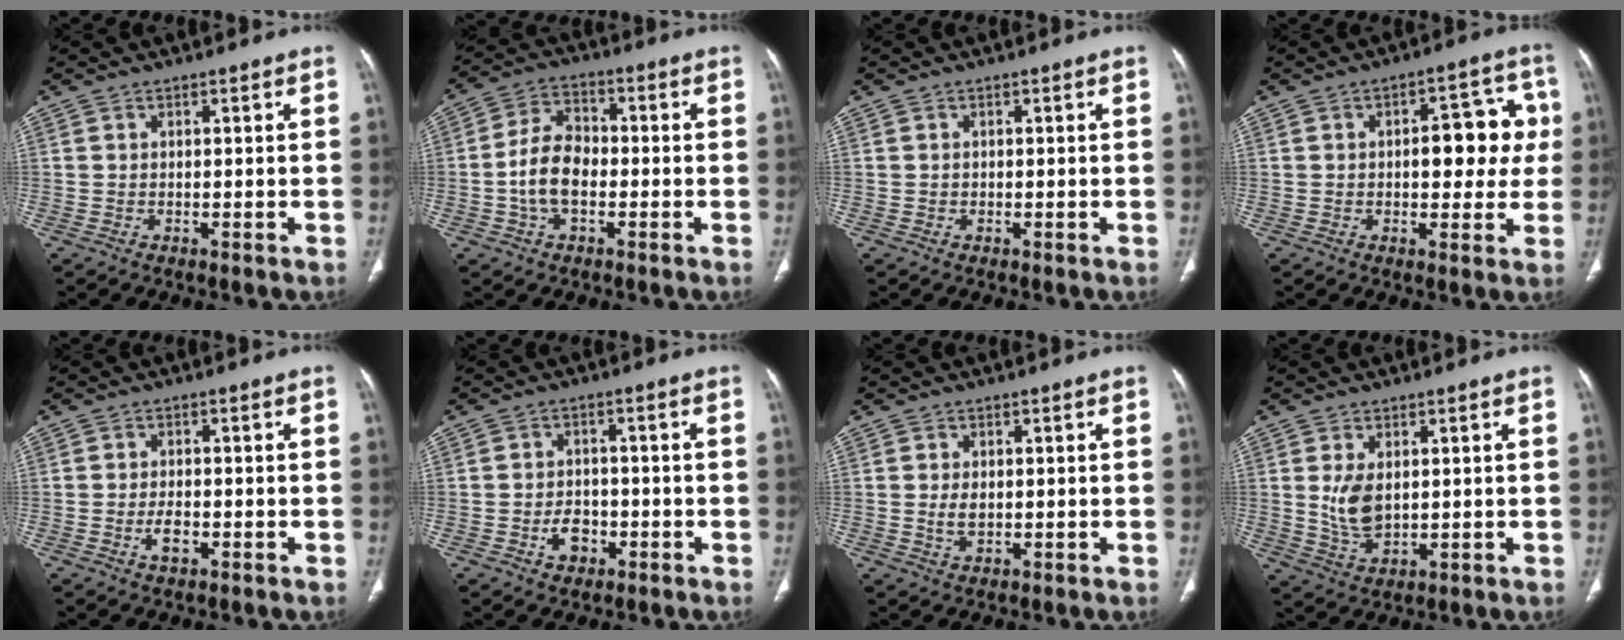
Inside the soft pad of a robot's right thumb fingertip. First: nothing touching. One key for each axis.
{"total": 9.0, "fx": -1.7, "fy": 5.7, "fz": 6.7, "tx": -0.121, "ty": 0.024, "tz": -0.041}
{"total": 0.0}
{"total": 11.8, "fx": 1.1, "fy": 6.3, "fz": 9.9, "tx": -0.077, "ty": 0.022, "tz": 0.012}
{"total": 3.0, "fx": -1.1, "fy": 1.5, "fz": 2.3, "tx": -0.038, "ty": 0.004, "tz": -0.020}
{"total": 4.6, "fx": -1.8, "fy": 3.5, "fz": 2.4, "tx": -0.019, "ty": 0.018, "tz": -0.029}
{"total": 2.9, "fx": 0.0, "fy": 1.9, "fz": 2.2, "tx": -0.040, "ty": -0.003, "tz": 0.003}
{"total": 6.1, "fx": 1.0, "fy": 3.6, "fz": 4.8, "tx": -0.089, "ty": -0.013, "tz": 0.029}